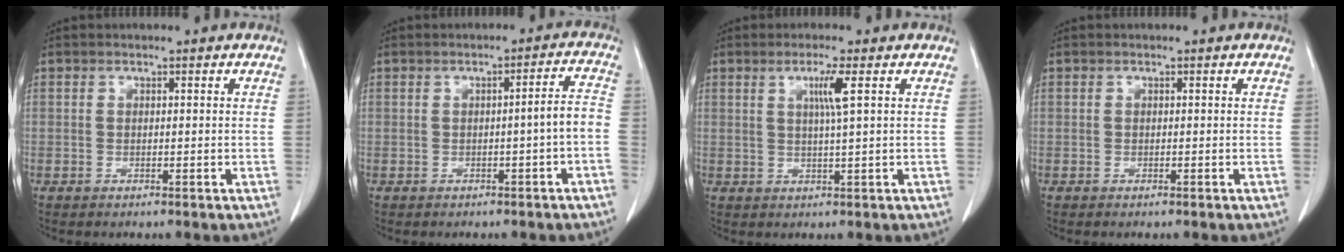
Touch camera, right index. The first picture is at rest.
{"total": 3.7, "force": [-1.2, -0.2, 3.5], "torque": [-0.044, 0.011, -0.017]}
{"total": 3.6, "force": [1.2, -0.7, 3.3], "torque": [-0.063, -0.003, 0.023]}
{"total": 0.0}